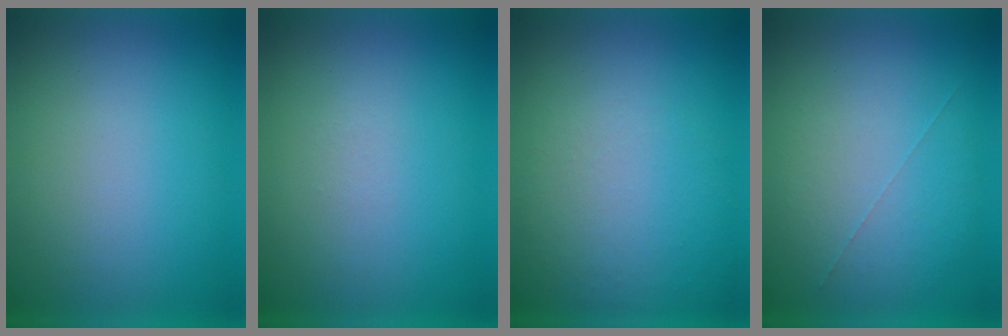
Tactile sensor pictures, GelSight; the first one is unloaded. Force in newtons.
{"total": 1.4}
{"total": 1.0}
{"total": 1.0}